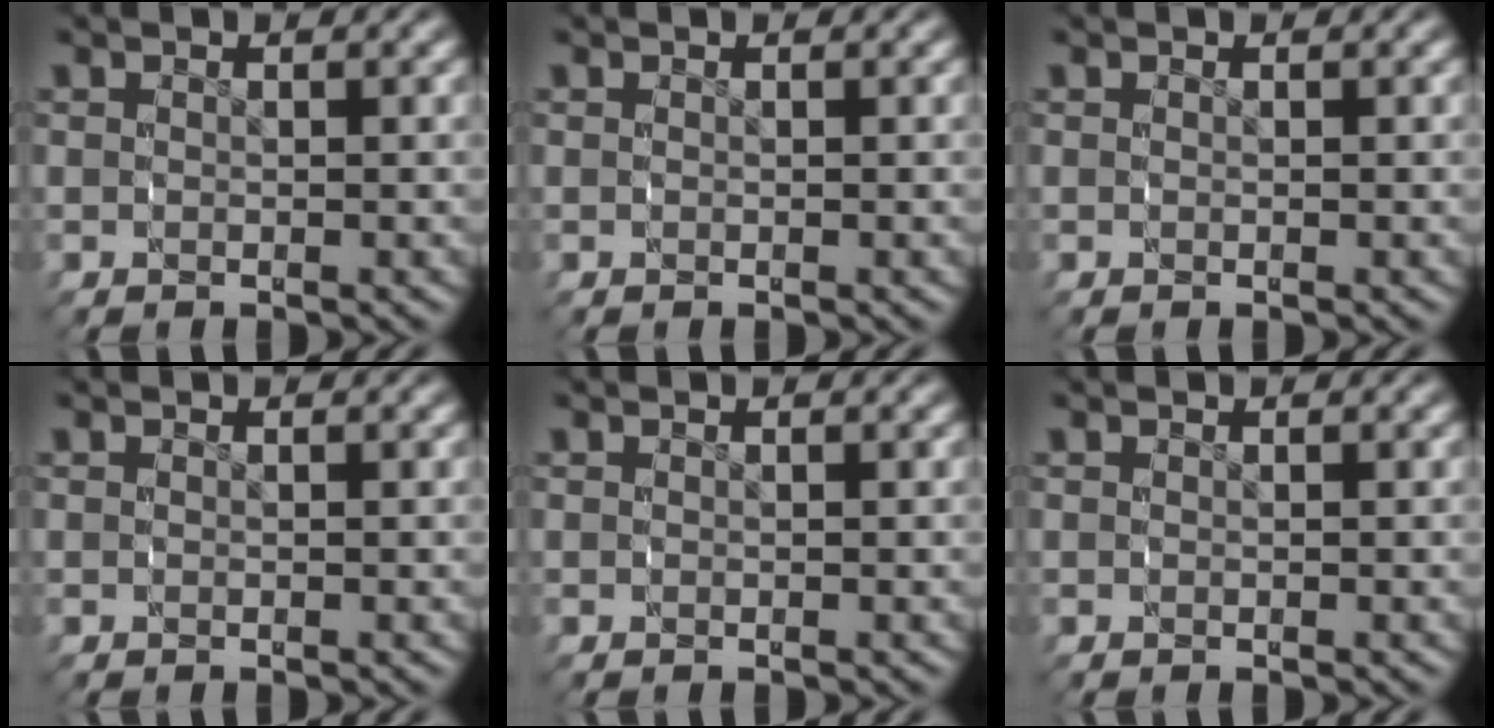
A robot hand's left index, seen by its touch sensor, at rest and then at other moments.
{"total": 0.0}
{"total": 0.0}
{"total": 0.0}
{"total": 0.0}
{"total": 0.0}